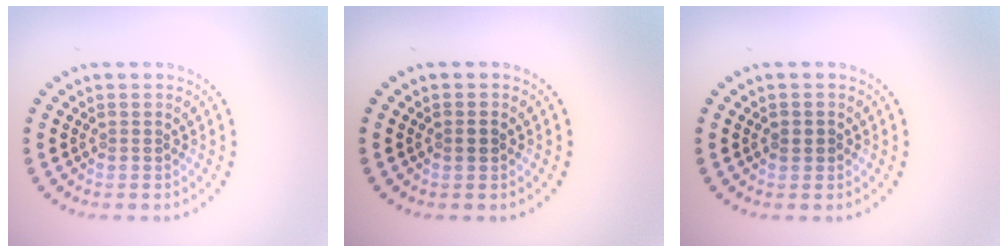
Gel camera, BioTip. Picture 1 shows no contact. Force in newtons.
{"total": 0.9, "press": 0.8, "slide": 0.3}
{"total": 1.0, "press": 1.0, "slide": 0.2}